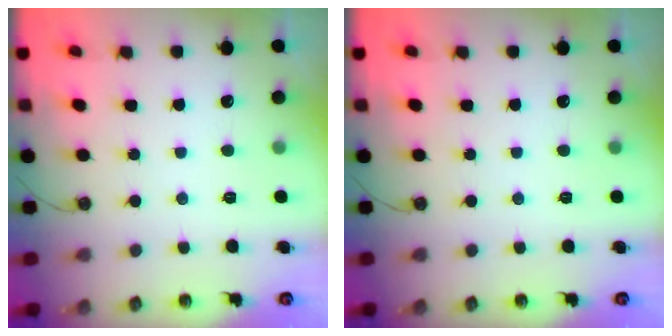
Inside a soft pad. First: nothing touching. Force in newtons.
{"total": 0.0}